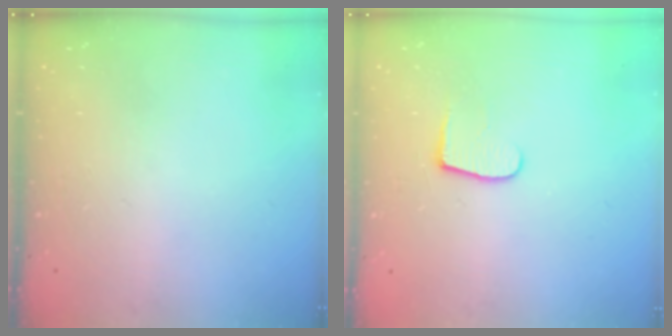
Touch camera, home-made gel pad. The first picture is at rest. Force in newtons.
{"total": 6.6, "press": 6.6, "slide": 0.6}